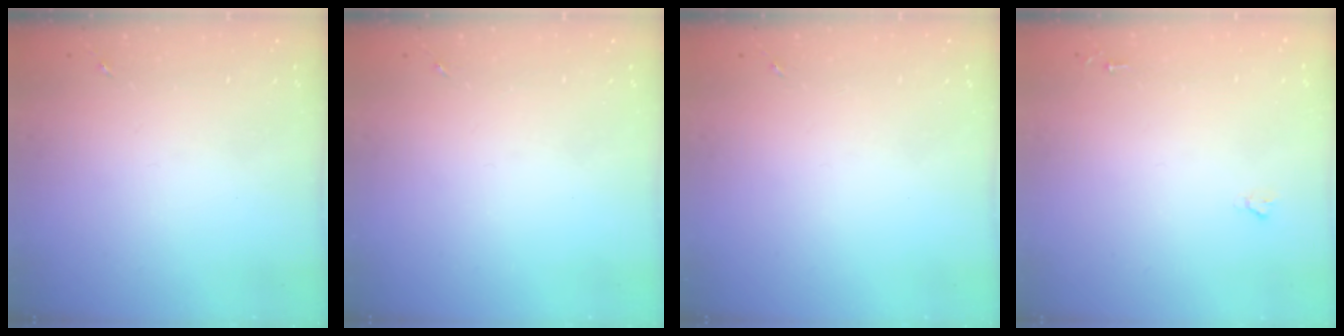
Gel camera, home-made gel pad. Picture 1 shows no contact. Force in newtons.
{"total": 0.0}
{"total": 0.0}
{"total": 1.6, "press": 1.6, "slide": 0.2}